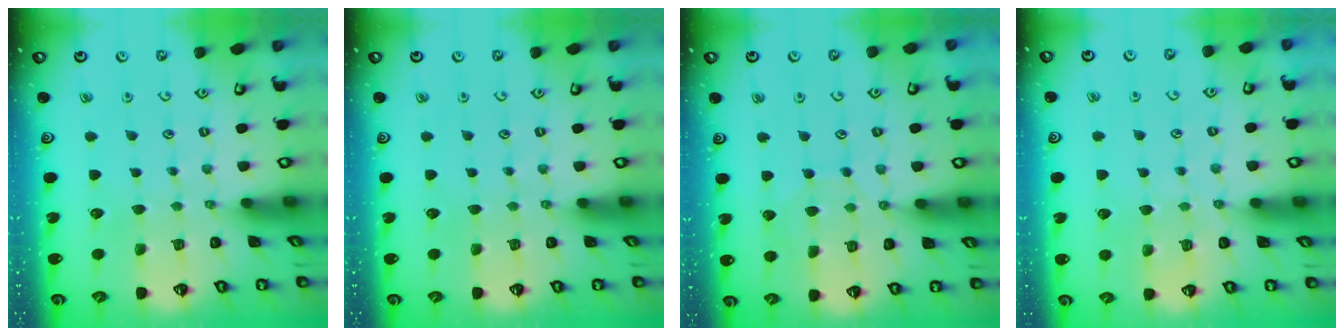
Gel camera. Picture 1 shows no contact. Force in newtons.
{"total": 0.0}
{"total": 3.3, "press": 3.2, "slide": 0.4}
{"total": 5.3, "press": 5.3, "slide": 0.7}